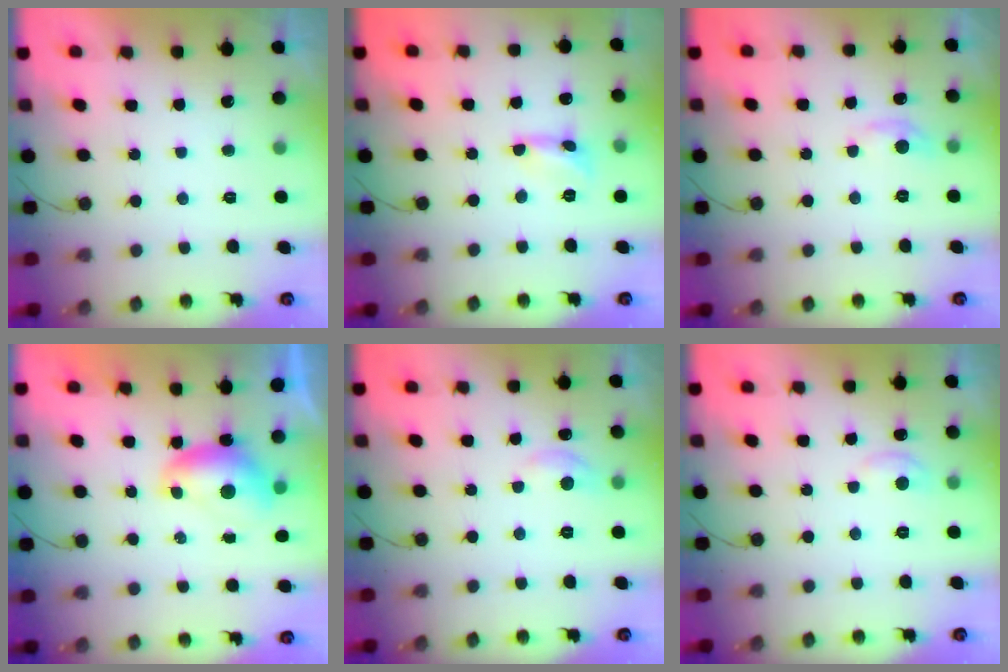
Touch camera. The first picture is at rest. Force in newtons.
{"total": 2.4, "press": 2.4, "slide": 0.2}
{"total": 6.3, "press": 6.3, "slide": 0.9}
{"total": 7.3, "press": 7.2, "slide": 1.0}
{"total": 7.7, "press": 7.6, "slide": 1.0}
{"total": 6.5, "press": 6.5, "slide": 0.6}